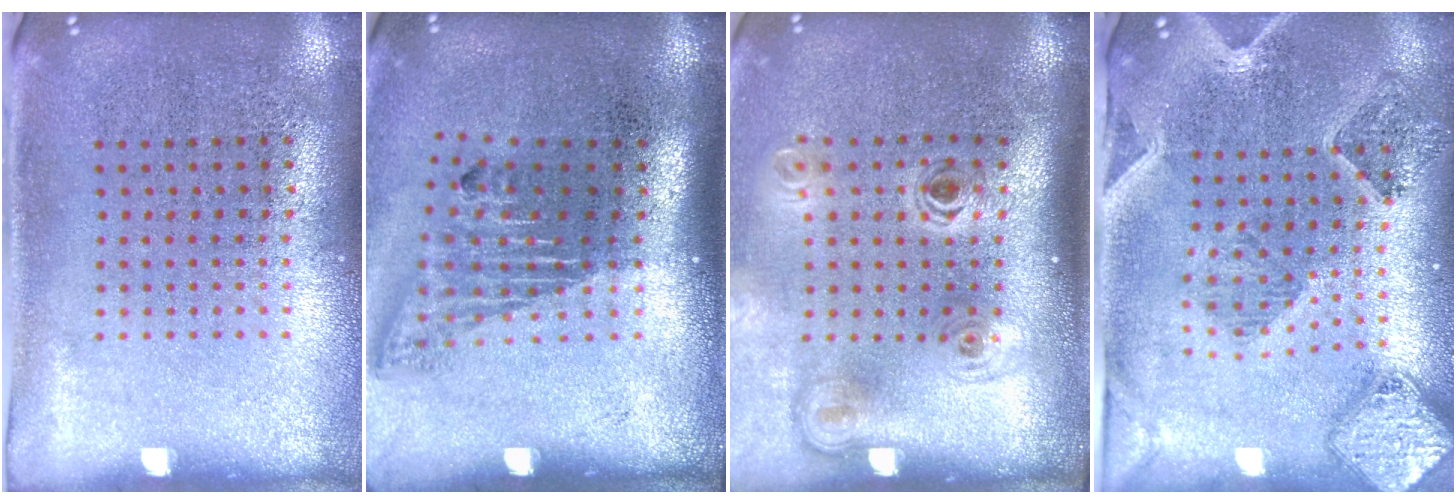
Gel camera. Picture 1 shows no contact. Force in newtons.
{"total": 1.6, "press": 1.1, "slide": 1.1}
{"total": 2.1, "press": 1.4, "slide": 1.6}
{"total": 1.6, "press": 1.5, "slide": 0.3}